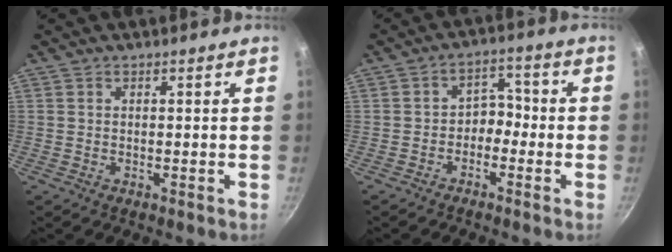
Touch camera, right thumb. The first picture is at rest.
{"total": 5.0, "force": [-1.9, 3.7, 2.8], "torque": [-0.016, 0.034, -0.045]}